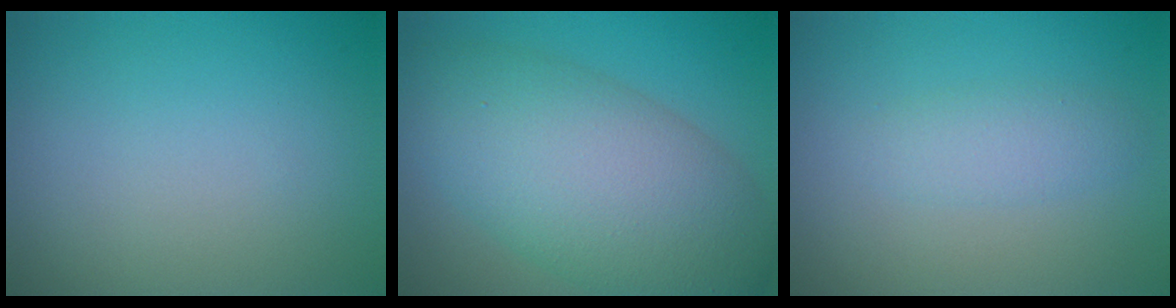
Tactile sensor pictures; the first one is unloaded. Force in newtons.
{"total": 10.4, "press": 10.4, "slide": 0.2}
{"total": 1.8, "press": 1.8, "slide": 0.1}